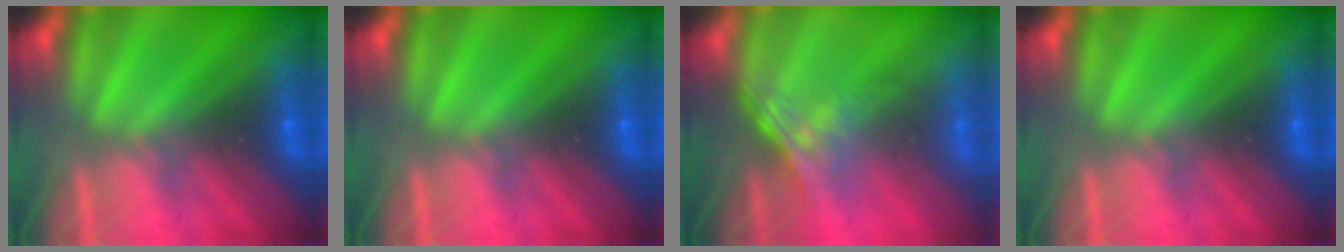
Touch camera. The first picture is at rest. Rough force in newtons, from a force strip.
{"total": 0.0}
{"total": 1.4}
{"total": 0.0}